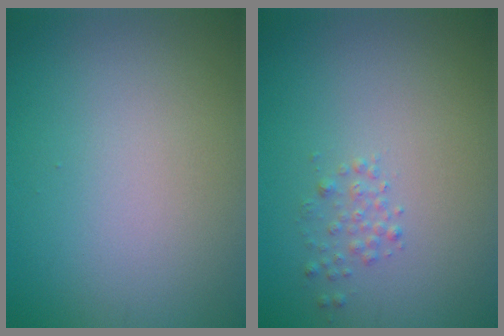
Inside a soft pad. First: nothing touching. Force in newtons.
{"total": 1.1, "press": 1.1, "slide": 0.0}